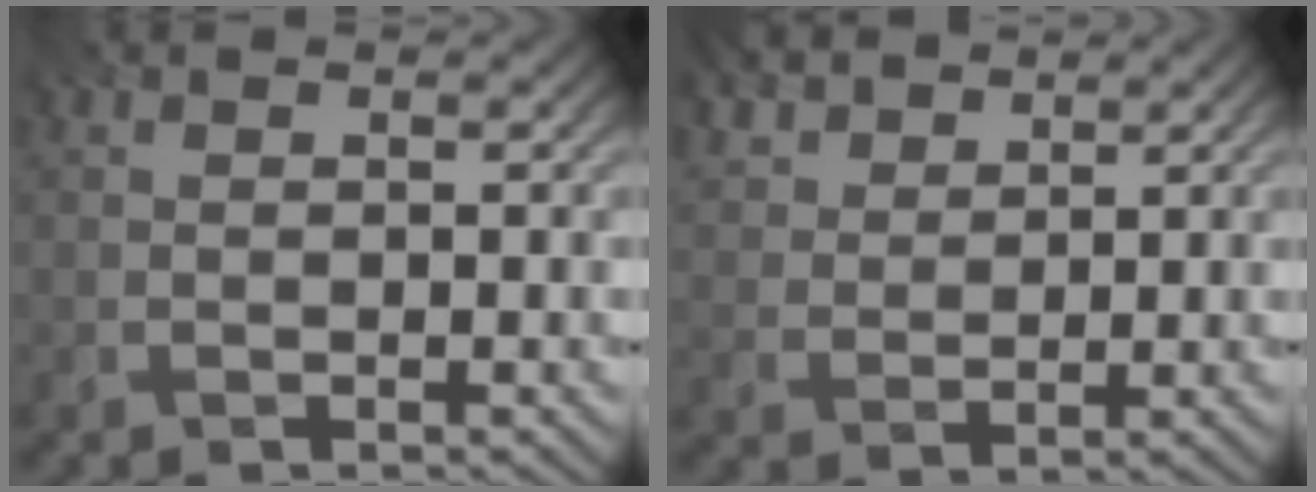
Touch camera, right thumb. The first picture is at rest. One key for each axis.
{"total": 4.4, "fx": 3.7, "fy": 1.8, "fz": 1.6, "tx": -0.046, "ty": 0.004, "tz": 0.077}